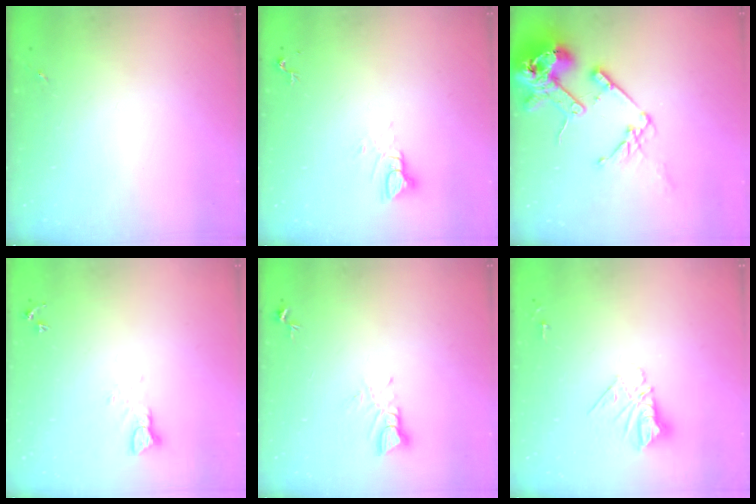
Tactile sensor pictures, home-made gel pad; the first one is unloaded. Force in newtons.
{"total": 5.6, "press": 5.6, "slide": 0.4}
{"total": 17.6, "press": 17.4, "slide": 2.3}
{"total": 3.1, "press": 3.1, "slide": 0.1}
{"total": 3.5, "press": 3.5, "slide": 0.2}
{"total": 9.8, "press": 9.7, "slide": 0.8}